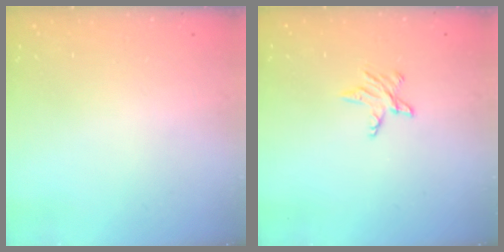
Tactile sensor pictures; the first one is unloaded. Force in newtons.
{"total": 4.4, "press": 4.4, "slide": 0.6}